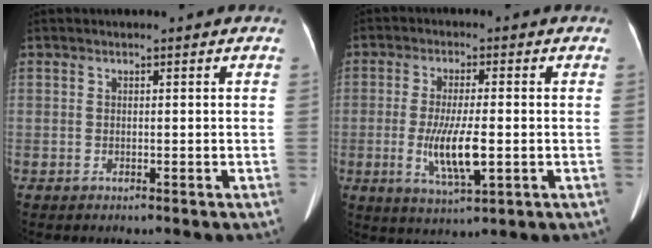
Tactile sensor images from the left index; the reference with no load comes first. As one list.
[{"total": 8.0, "force": [-1.5, 1.5, 7.8], "torque": [-0.153, -0.016, -0.026]}]